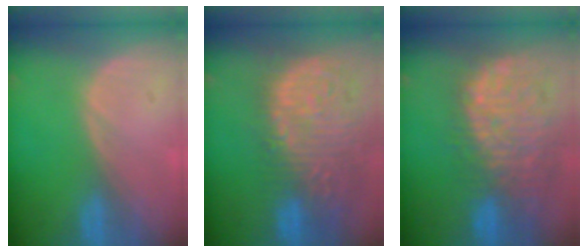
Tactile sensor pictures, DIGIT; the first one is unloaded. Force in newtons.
{"total": 15.1, "press": 12.5, "slide": 8.5}
{"total": 13.8, "press": 11.6, "slide": 7.5}